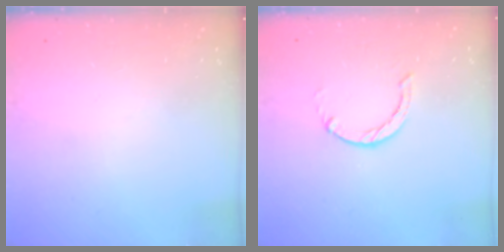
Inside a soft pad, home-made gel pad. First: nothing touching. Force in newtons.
{"total": 0.6, "press": 0.6, "slide": 0.2}